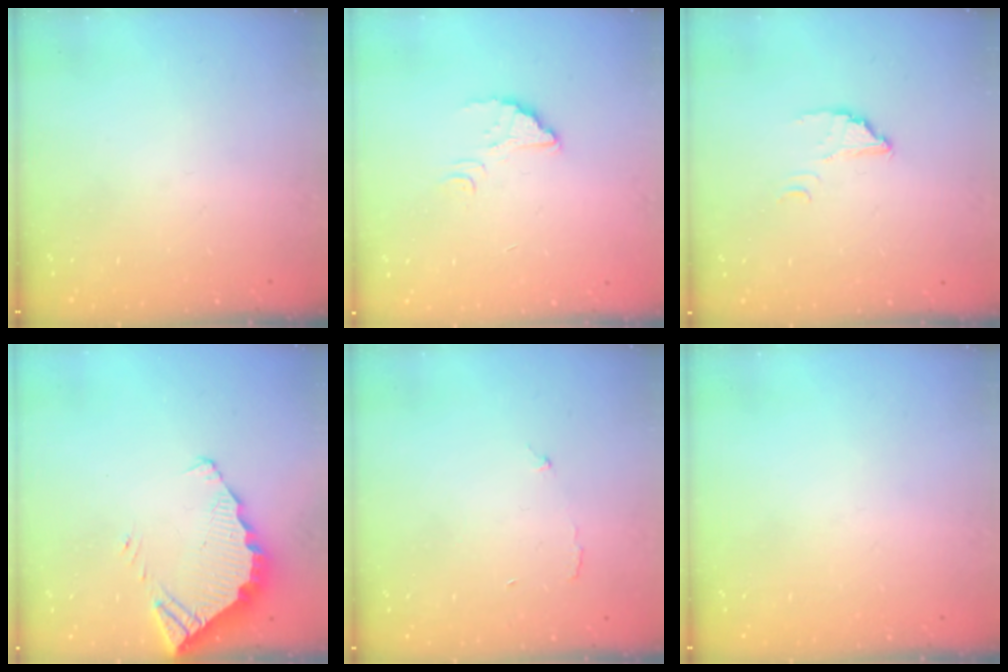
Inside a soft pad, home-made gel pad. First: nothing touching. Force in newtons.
{"total": 3.4, "press": 3.4, "slide": 0.2}
{"total": 2.8, "press": 2.8, "slide": 0.1}
{"total": 4.4, "press": 4.4, "slide": 0.2}
{"total": 4.0, "press": 4.0, "slide": 0.3}
{"total": 0.0}